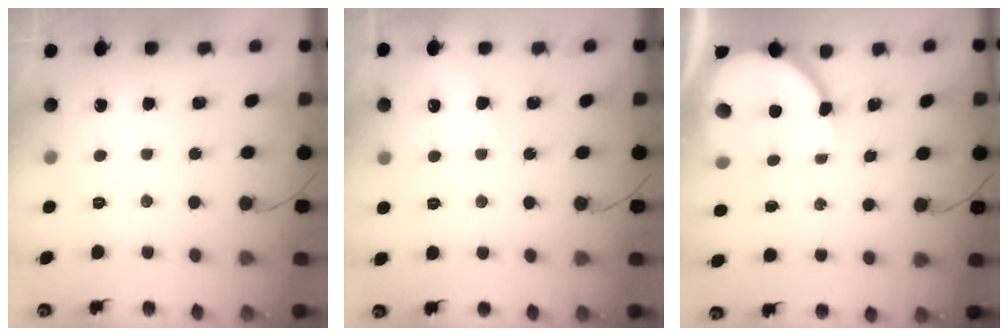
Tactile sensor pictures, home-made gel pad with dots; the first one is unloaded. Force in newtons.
{"total": 4.0, "press": 3.9, "slide": 0.6}
{"total": 10.2, "press": 10.1, "slide": 1.1}